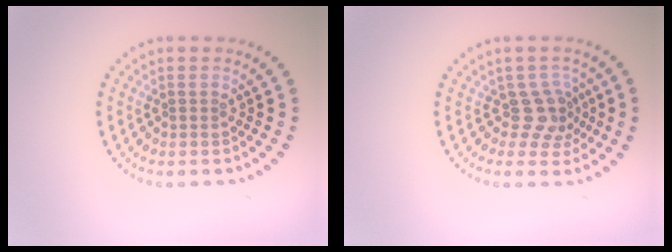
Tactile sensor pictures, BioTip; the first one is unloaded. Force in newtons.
{"total": 2.6, "press": 2.1, "slide": 1.7}